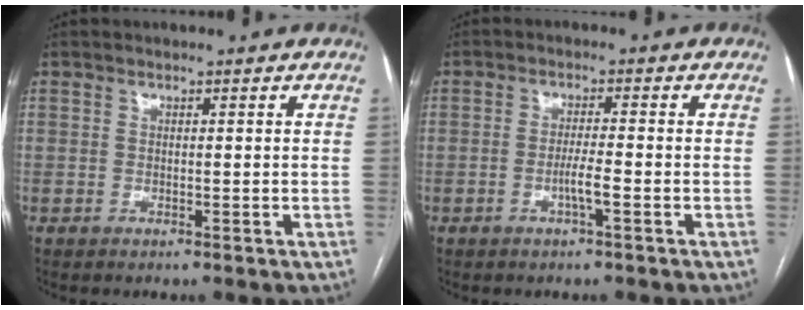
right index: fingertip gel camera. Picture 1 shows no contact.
{"total": 2.9, "force": [-1.2, -0.2, 2.6], "torque": [-0.047, -0.001, -0.023]}